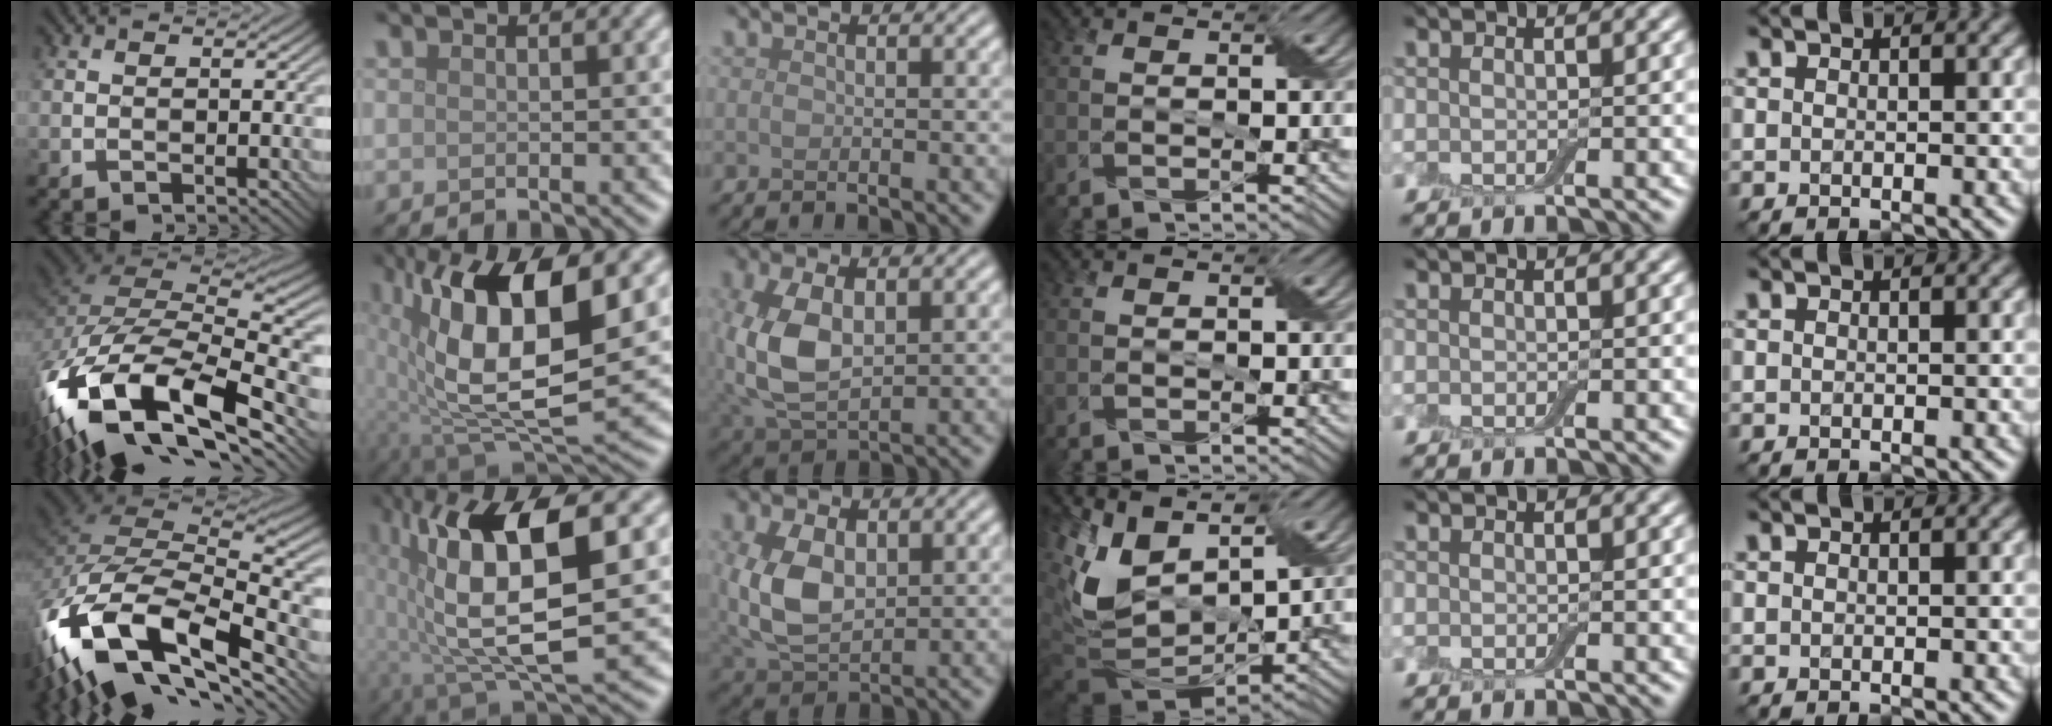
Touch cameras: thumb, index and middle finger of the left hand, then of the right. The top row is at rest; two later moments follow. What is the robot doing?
{"motion": "wrap", "object": "adhesive wrap"}